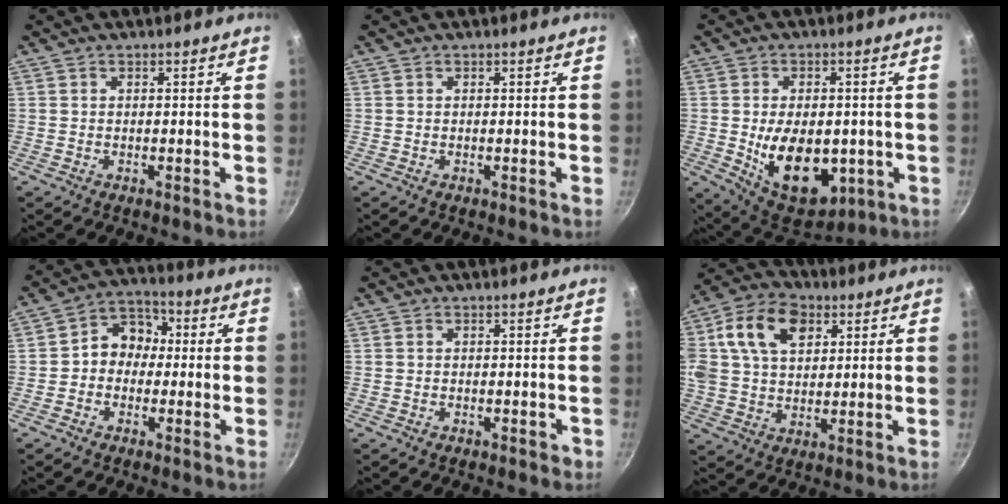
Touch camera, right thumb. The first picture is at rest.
{"total": 0.0}
{"total": 15.8, "force": [-2.5, 9.7, 12.1], "torque": [-0.153, -0.011, -0.018]}
{"total": 8.0, "force": [-0.2, 6.8, 4.3], "torque": [-0.019, 0.026, -0.024]}
{"total": 1.0, "force": [-0.5, 0.7, 0.4], "torque": [0.005, 0.011, -0.001]}
{"total": 20.4, "force": [6.9, 14.0, 13.2], "torque": [-0.264, 0.021, 0.112]}